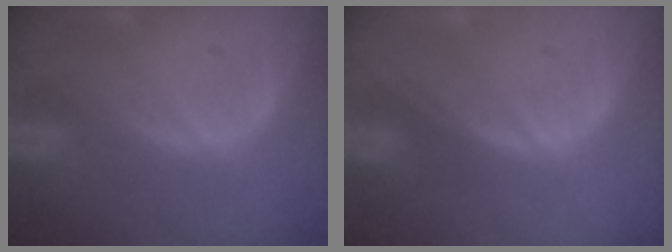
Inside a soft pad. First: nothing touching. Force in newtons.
{"total": 0.0}